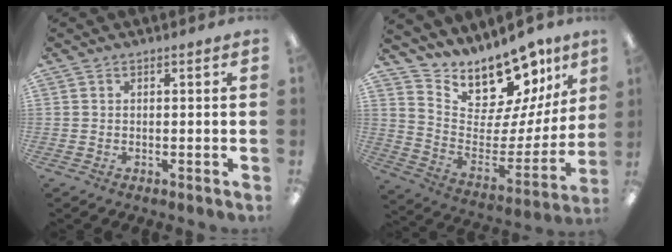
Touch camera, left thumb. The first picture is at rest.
{"total": 16.0, "force": [14.6, 5.6, 3.3], "torque": [-0.053, -0.138, 0.253]}